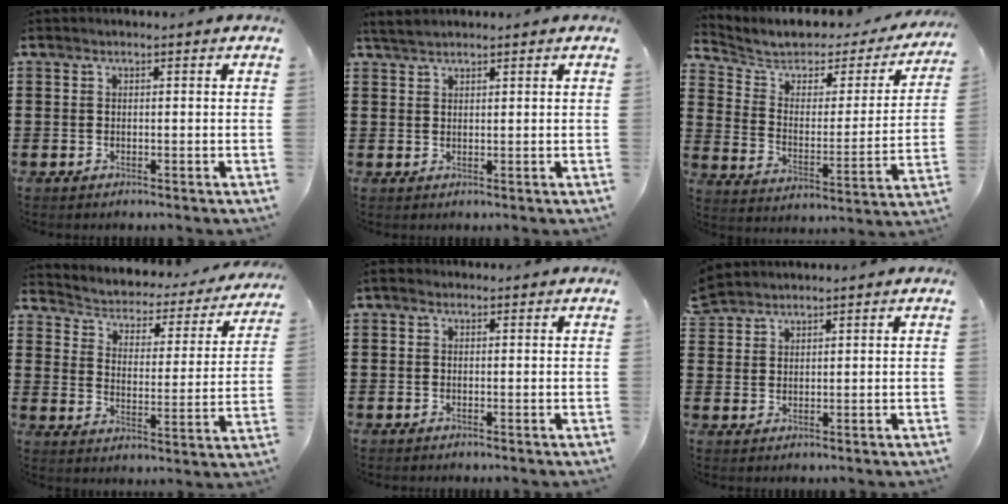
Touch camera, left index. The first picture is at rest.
{"total": 2.2, "force": [2.0, 0.6, 0.9], "torque": [-0.022, 0.003, 0.039]}
{"total": 5.3, "force": [4.4, 2.3, 2.0], "torque": [-0.067, -0.030, 0.070]}
{"total": 1.8, "force": [1.6, 0.8, 0.4], "torque": [-0.024, -0.024, 0.014]}
{"total": 0.9, "force": [-0.1, 0.7, 0.6], "torque": [-0.012, 0.005, -0.002]}
{"total": 2.7, "force": [2.6, 0.6, -0.1], "torque": [-0.006, -0.001, 0.052]}